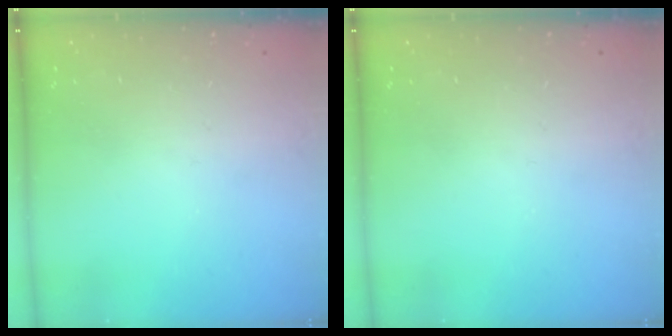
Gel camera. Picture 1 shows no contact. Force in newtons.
{"total": 0.0}